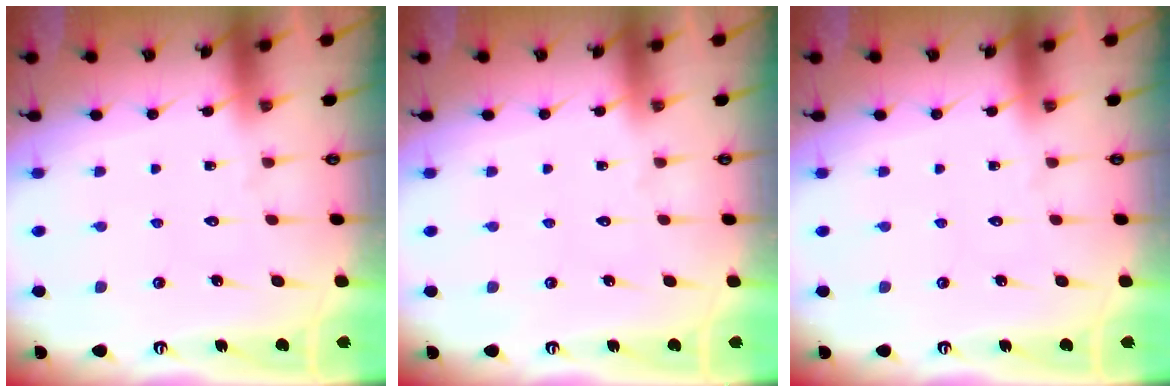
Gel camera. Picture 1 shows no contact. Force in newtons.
{"total": 0.0}
{"total": 0.0}